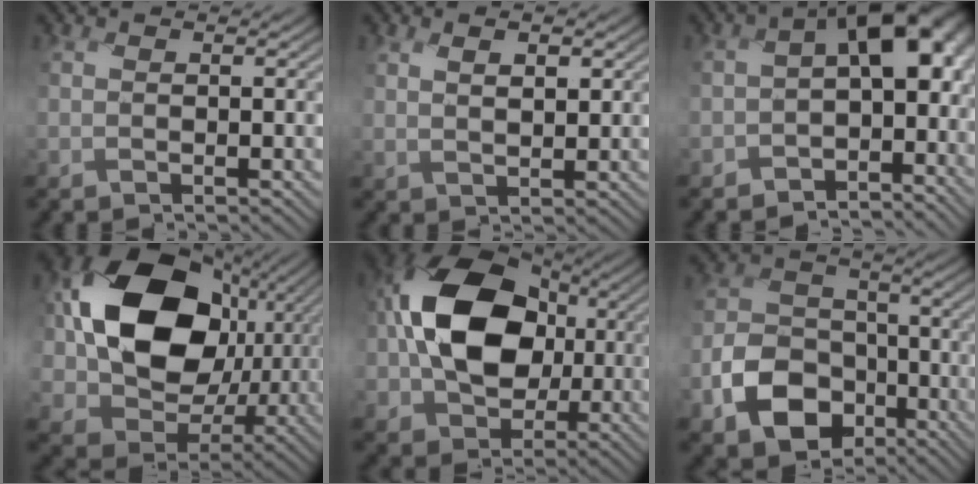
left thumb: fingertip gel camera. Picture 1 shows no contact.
{"total": 2.7, "force": [1.3, 1.0, 2.1], "torque": [-0.033, -0.004, 0.022]}
{"total": 10.9, "force": [-2.0, 7.1, 8.0], "torque": [-0.128, -0.026, -0.042]}
{"total": 17.1, "force": [2.5, 13.8, 9.8], "torque": [-0.210, -0.010, 0.053]}
{"total": 15.2, "force": [0.2, 11.4, 10.1], "torque": [-0.189, 0.019, -0.007]}
{"total": 9.7, "force": [-5.7, 6.8, 4.1], "torque": [-0.079, -0.020, -0.115]}